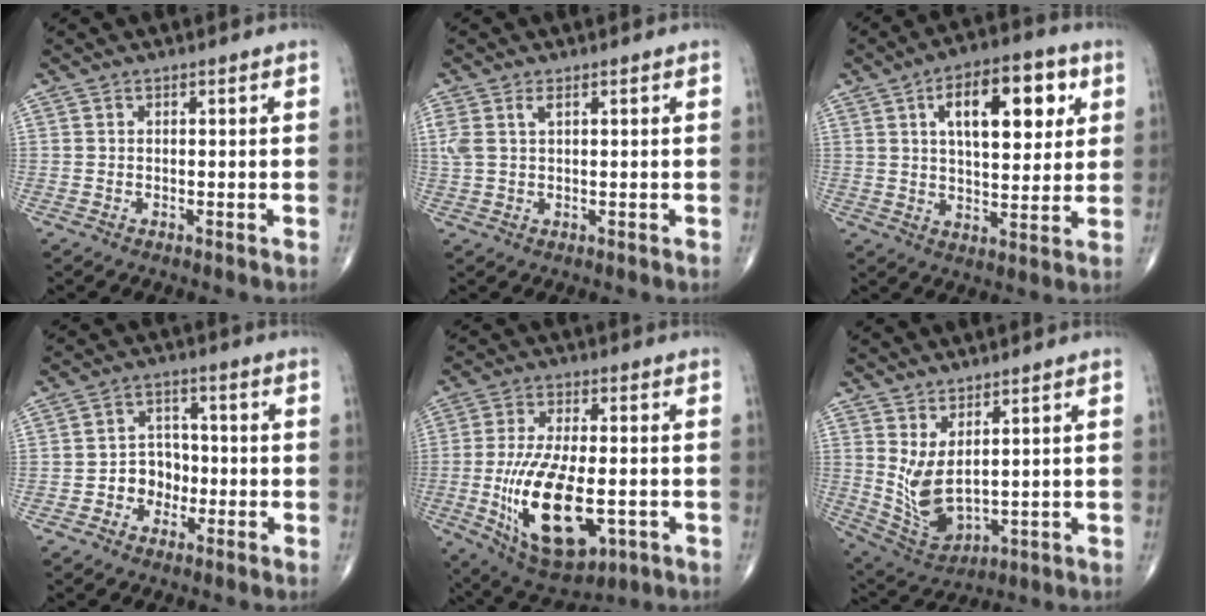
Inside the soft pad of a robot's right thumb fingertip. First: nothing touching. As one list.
[{"total": 3.7, "force": [1.5, 1.7, 2.9], "torque": [-0.083, 0.012, 0.037]}, {"total": 15.6, "force": [5.3, 7.3, 12.7], "torque": [-0.154, -0.006, 0.079]}, {"total": 5.7, "force": [-1.8, 4.8, 2.6], "torque": [-0.011, 0.026, -0.039]}, {"total": 18.6, "force": [-4.2, 8.6, 16.0], "torque": [-0.291, -0.006, -0.051]}, {"total": 8.5, "force": [2.3, 3.8, 7.3], "torque": [-0.139, -0.033, 0.064]}]